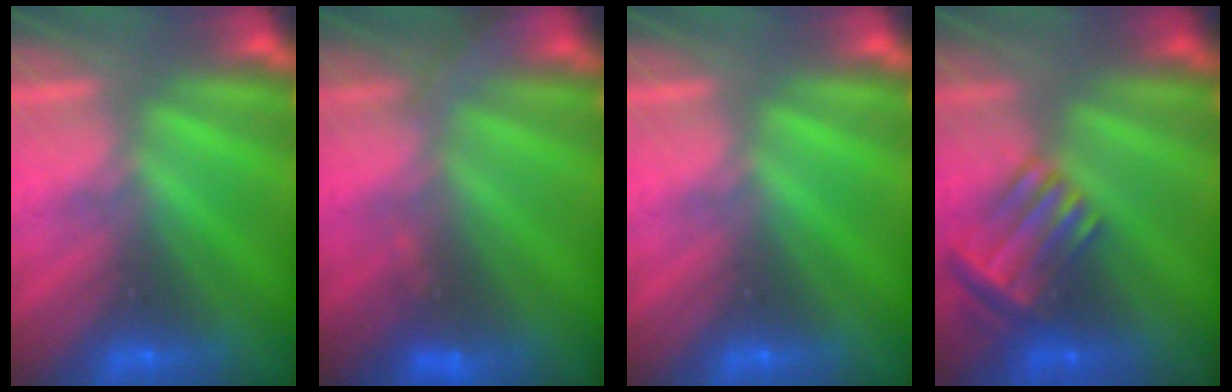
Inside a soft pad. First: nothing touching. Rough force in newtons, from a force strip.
{"total": 2.8}
{"total": 0.0}
{"total": 3.5}